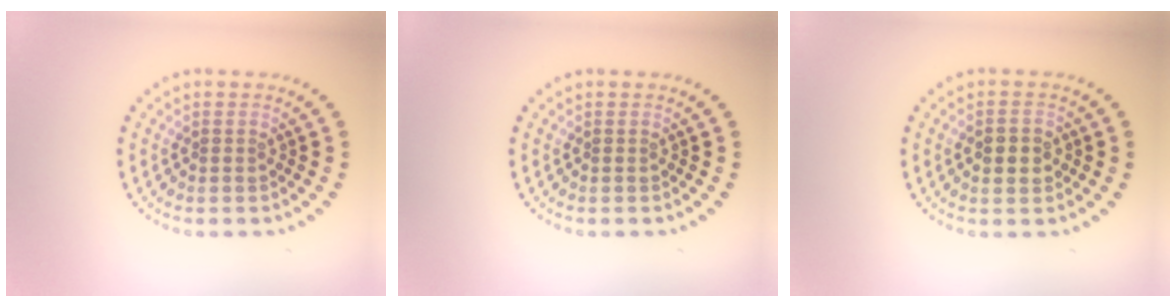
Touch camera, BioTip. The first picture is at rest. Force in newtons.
{"total": 0.0}
{"total": 2.5, "press": 2.4, "slide": 0.2}